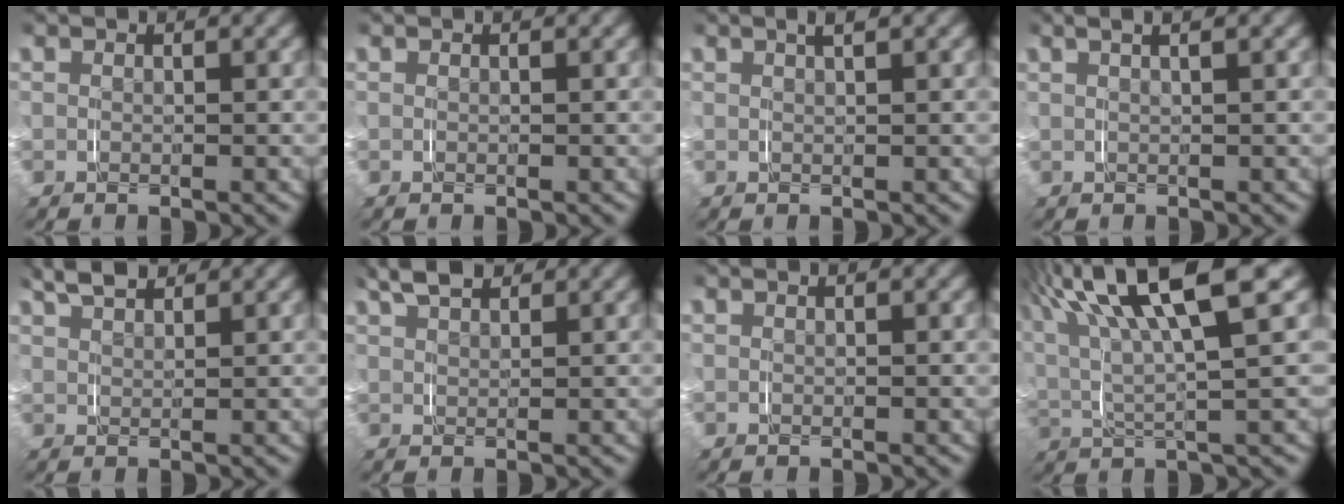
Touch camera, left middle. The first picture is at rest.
{"total": 0.0}
{"total": 1.8, "force": [1.2, 0.2, 1.4], "torque": [-0.019, 0.011, 0.018]}
{"total": 3.6, "force": [2.2, 1.1, 2.7], "torque": [-0.029, 0.019, 0.029]}
{"total": 2.5, "force": [2.4, 0.2, 0.8], "torque": [-0.017, 0.003, 0.044]}
{"total": 2.6, "force": [2.4, 0.4, 1.0], "torque": [-0.022, 0.004, 0.044]}
{"total": 0.0}
{"total": 9.5, "force": [4.6, 3.4, 7.6], "torque": [-0.141, 0.005, 0.071]}